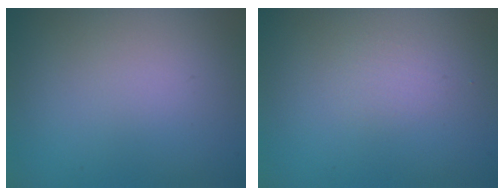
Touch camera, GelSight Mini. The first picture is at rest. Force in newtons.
{"total": 0.7, "press": 0.7, "slide": 0.1}